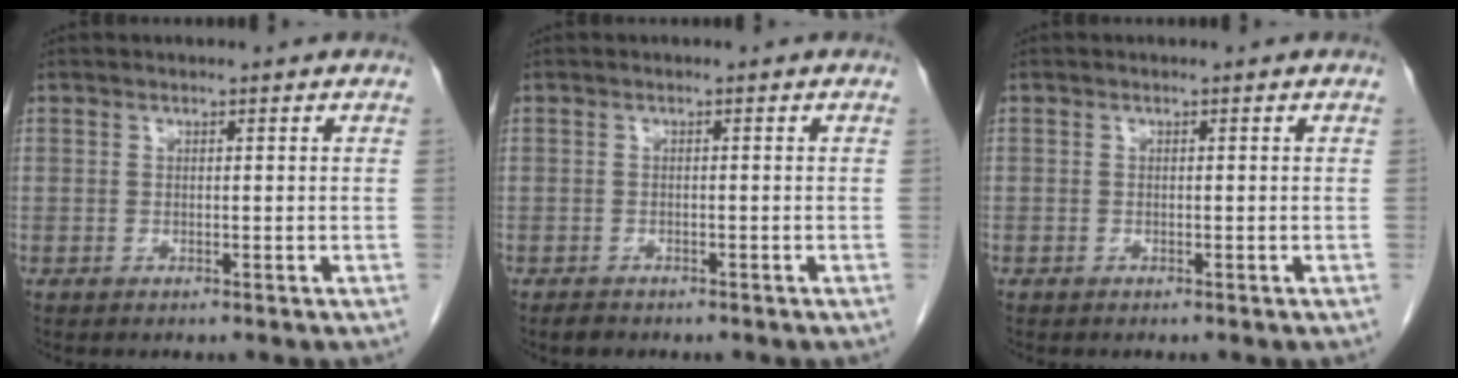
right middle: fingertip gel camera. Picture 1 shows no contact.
{"total": 1.5, "force": [-1.2, 0.7, 0.5], "torque": [-0.015, -0.001, -0.017]}
{"total": 0.0}